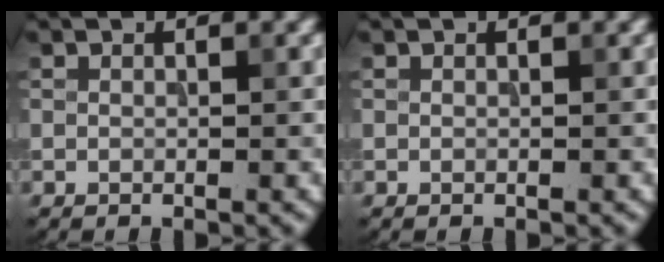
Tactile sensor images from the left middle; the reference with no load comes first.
{"total": 0.0}